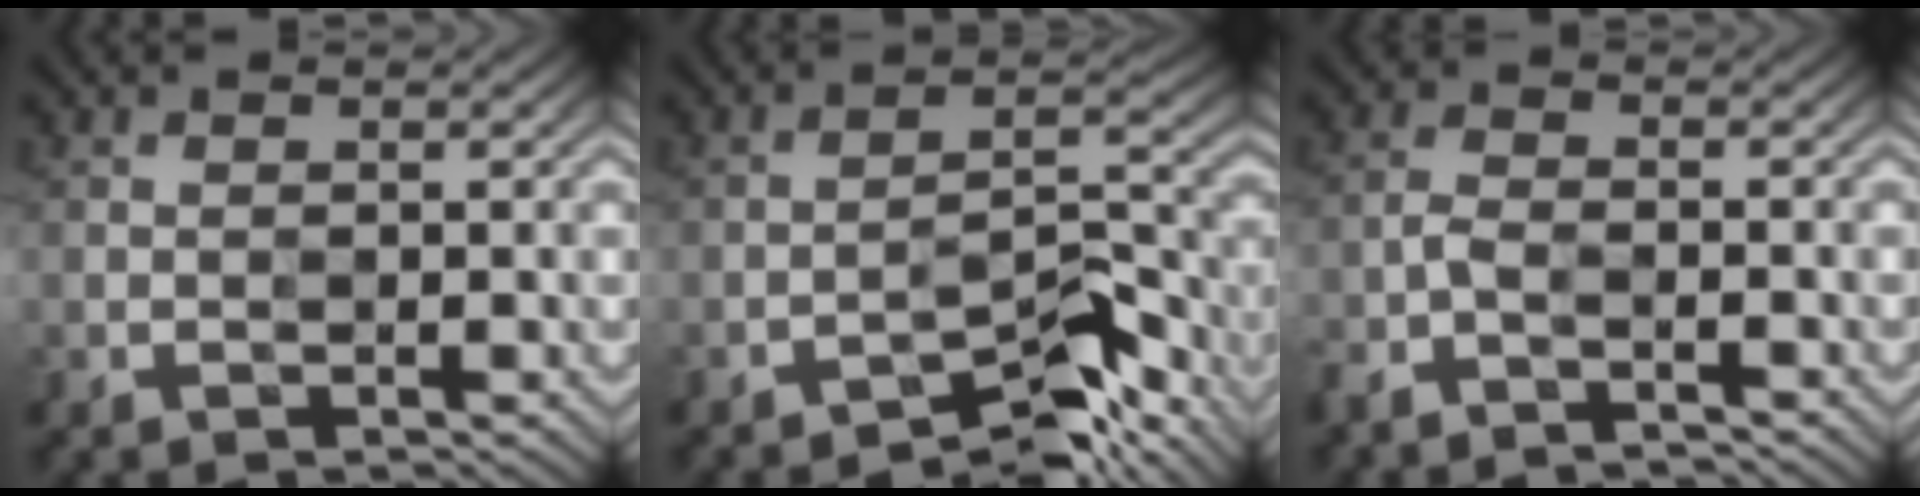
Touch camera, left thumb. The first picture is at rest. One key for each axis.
{"total": 7.2, "fx": -6.7, "fy": 0.7, "fz": 2.6, "tx": -0.026, "ty": 0.020, "tz": -0.114}
{"total": 2.2, "fx": -2.2, "fy": -0.2, "fz": 0.2, "tx": -0.018, "ty": -0.004, "tz": -0.057}